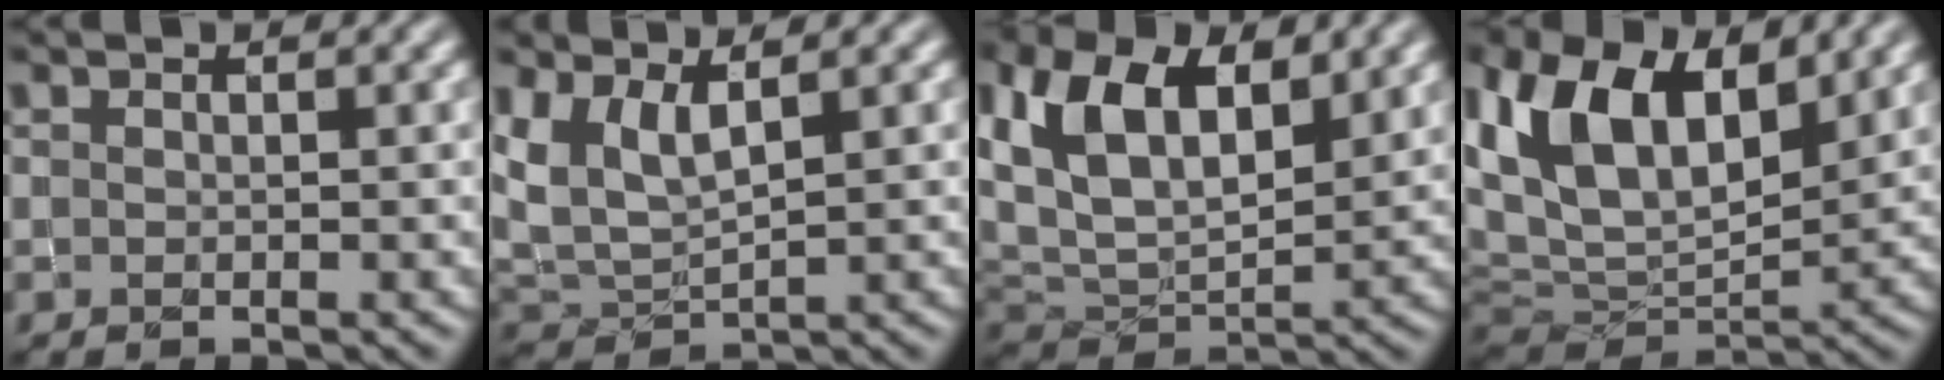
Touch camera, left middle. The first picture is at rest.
{"total": 4.5, "force": [2.1, 2.0, 3.4], "torque": [-0.088, -0.001, 0.044]}
{"total": 10.1, "force": [3.8, 5.7, 7.4], "torque": [-0.163, 0.005, 0.069]}
{"total": 13.2, "force": [5.1, 7.5, 9.5], "torque": [-0.205, 0.003, 0.096]}